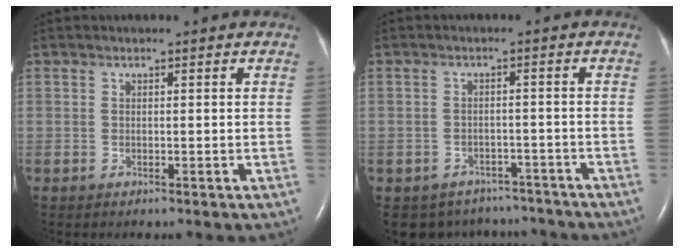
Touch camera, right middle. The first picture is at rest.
{"total": 9.0, "force": [-7.9, 4.3, 0.5], "torque": [-0.008, 0.017, -0.092]}